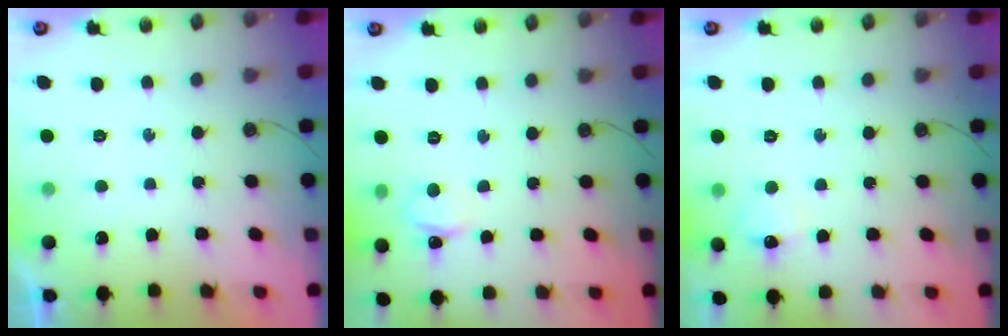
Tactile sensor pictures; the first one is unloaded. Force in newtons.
{"total": 2.5, "press": 2.5, "slide": 0.4}
{"total": 6.5, "press": 6.5, "slide": 1.0}